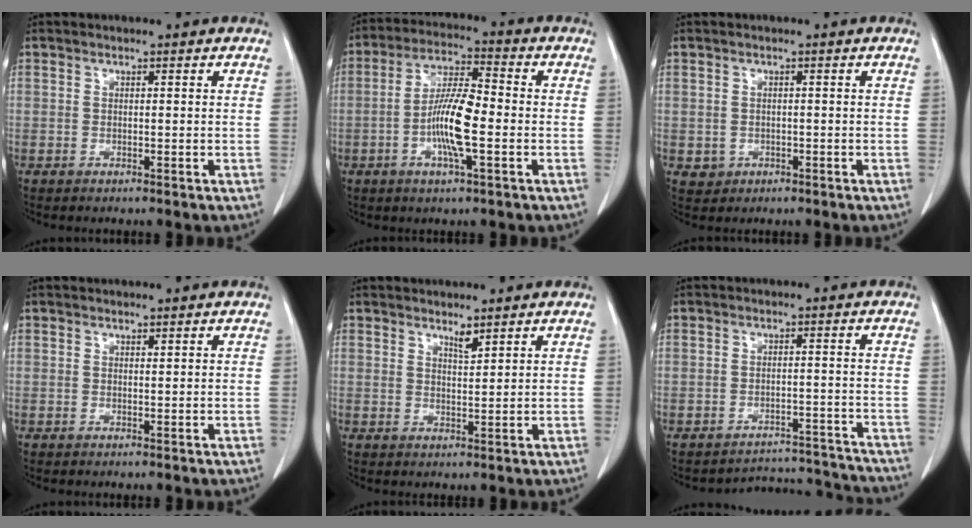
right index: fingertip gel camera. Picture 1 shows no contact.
{"total": 9.9, "force": [-2.3, 1.6, 9.5], "torque": [-0.183, 0.003, -0.049]}
{"total": 1.9, "force": [-0.4, 1.9, 0.2], "torque": [0.006, 0.006, 0.002]}
{"total": 0.0}
{"total": 1.8, "force": [1.5, 0.1, 1.0], "torque": [-0.019, -0.007, 0.030]}
{"total": 8.9, "force": [-8.5, 1.8, -1.9], "torque": [0.039, 0.041, -0.099]}